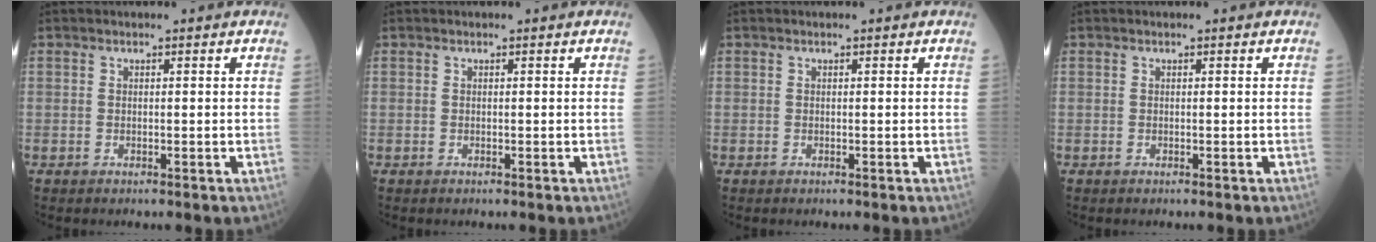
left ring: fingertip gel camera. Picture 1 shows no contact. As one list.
[{"total": 0.0}, {"total": 0.0}, {"total": 0.0}]